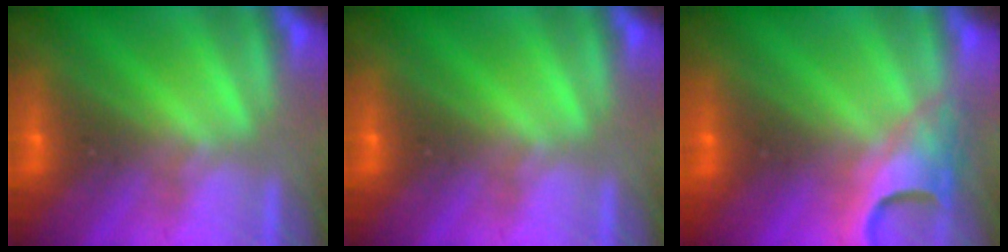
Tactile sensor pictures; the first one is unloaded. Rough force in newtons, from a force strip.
{"total": 0.0}
{"total": 4.8}